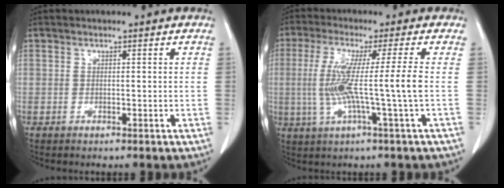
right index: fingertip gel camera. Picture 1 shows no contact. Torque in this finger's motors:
{"motor_torque": [1.41, 0.20, 0.64, 0.21]}